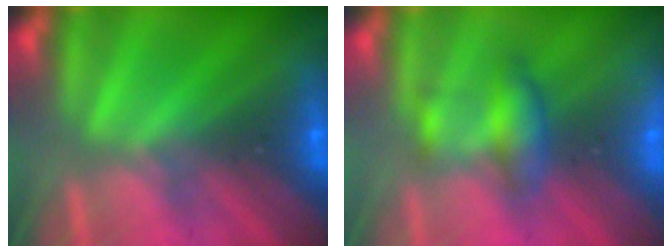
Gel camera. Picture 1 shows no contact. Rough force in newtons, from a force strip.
{"total": 2.0}